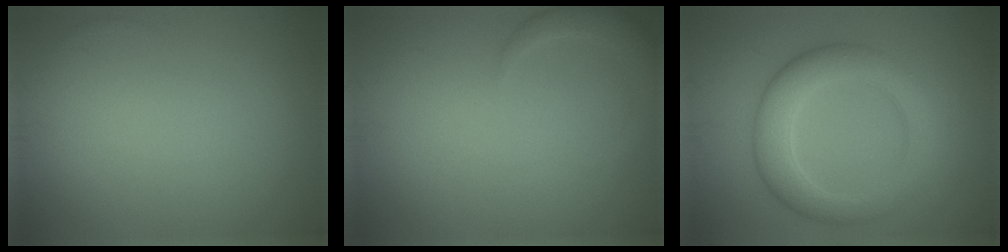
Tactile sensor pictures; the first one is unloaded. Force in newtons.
{"total": 2.5, "press": 2.5, "slide": 0.3}
{"total": 5.6, "press": 5.5, "slide": 0.2}